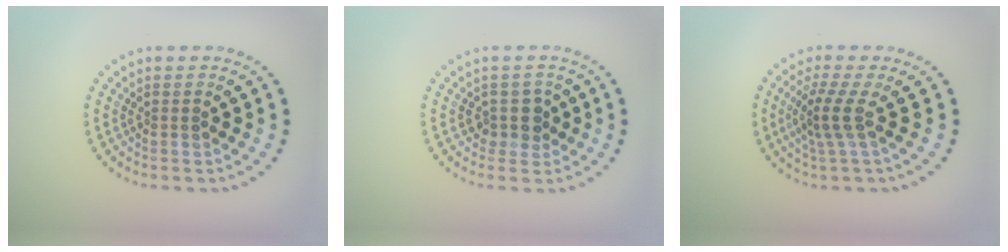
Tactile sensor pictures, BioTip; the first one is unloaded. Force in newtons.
{"total": 1.7, "press": 1.5, "slide": 1.0}
{"total": 2.9, "press": 2.3, "slide": 1.8}